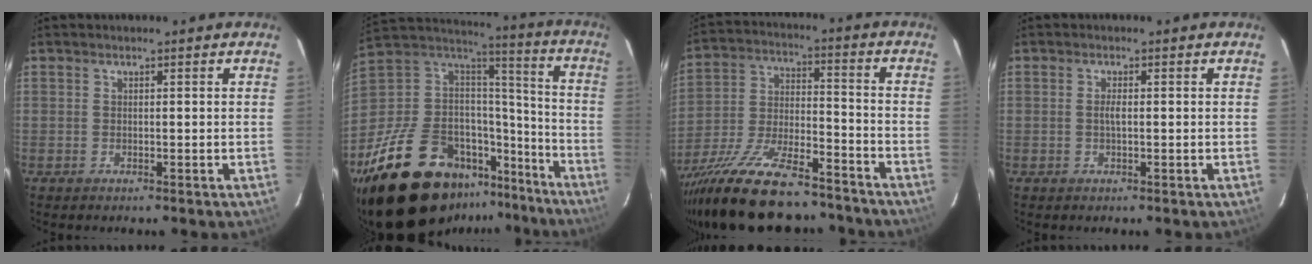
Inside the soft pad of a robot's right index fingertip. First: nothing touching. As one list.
[{"total": 27.7, "force": [-18.8, 13.9, 14.9], "torque": [-0.276, 0.031, -0.293]}, {"total": 24.8, "force": [-19.2, 7.5, 13.6], "torque": [-0.265, -0.038, -0.305]}, {"total": 1.4, "force": [0.0, 0.2, 1.4], "torque": [-0.028, 0.000, -0.002]}]